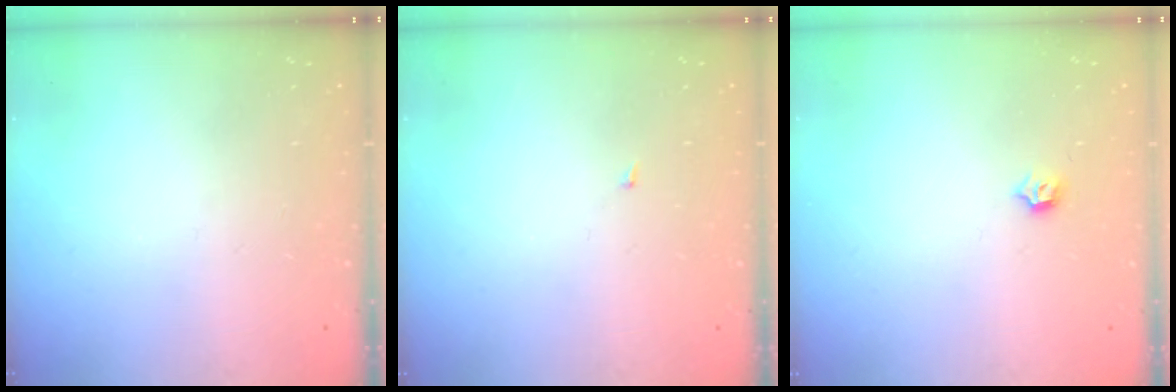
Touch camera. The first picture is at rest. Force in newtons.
{"total": 1.4, "press": 1.3, "slide": 0.1}
{"total": 3.4, "press": 3.3, "slide": 0.7}